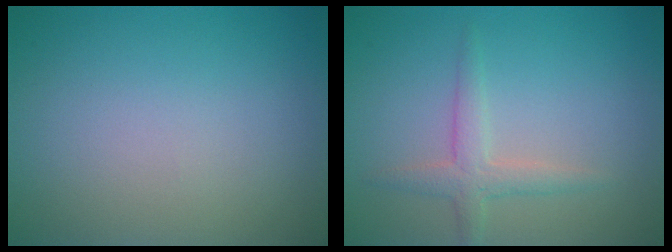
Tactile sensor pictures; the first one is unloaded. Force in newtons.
{"total": 2.1, "press": 2.1, "slide": 0.1}